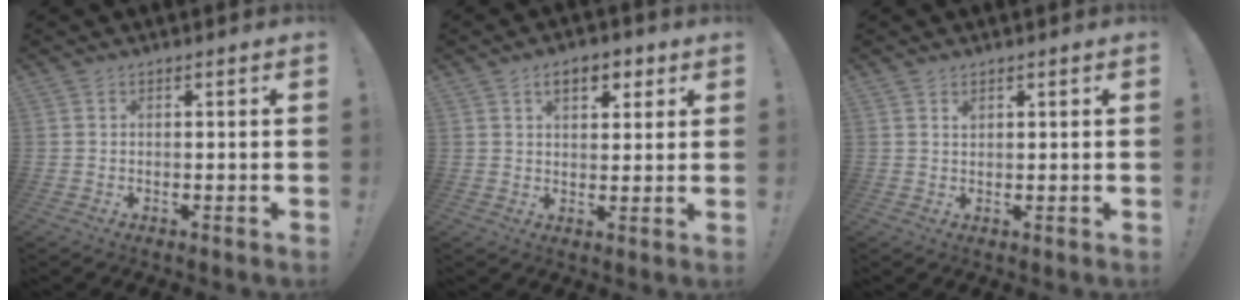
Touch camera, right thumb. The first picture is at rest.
{"total": 6.8, "force": [3.3, 4.1, 4.3], "torque": [-0.052, -0.004, 0.054]}
{"total": 0.8, "force": [0.6, 0.5, 0.2], "torque": [0.008, -0.006, 0.010]}